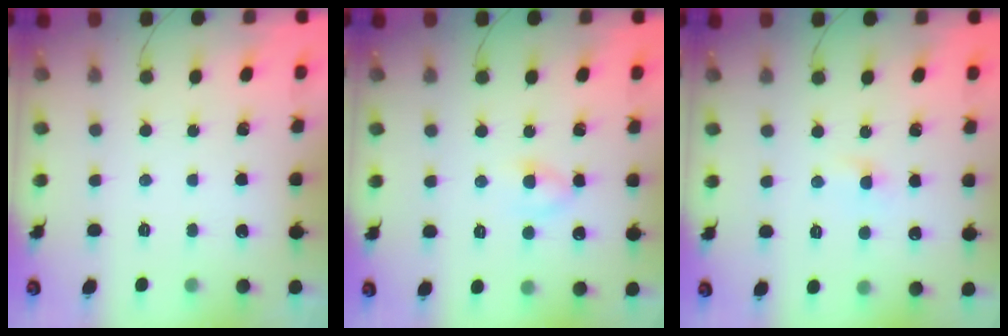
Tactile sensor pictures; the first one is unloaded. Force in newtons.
{"total": 3.6, "press": 3.4, "slide": 1.2}
{"total": 1.5, "press": 1.2, "slide": 0.8}